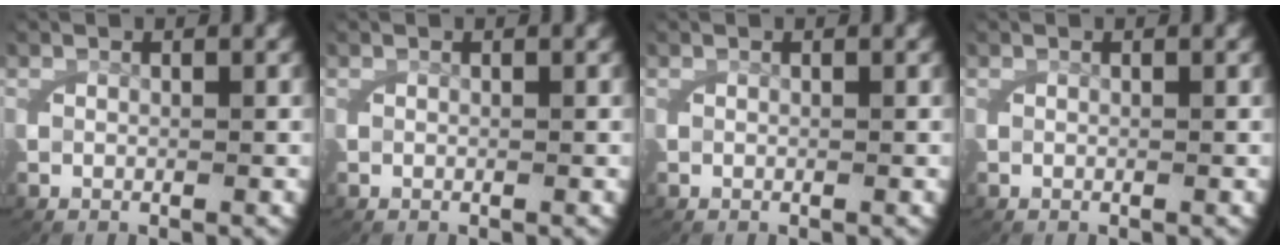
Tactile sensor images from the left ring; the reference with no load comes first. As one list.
[{"total": 0.0}, {"total": 0.0}, {"total": 0.0}]